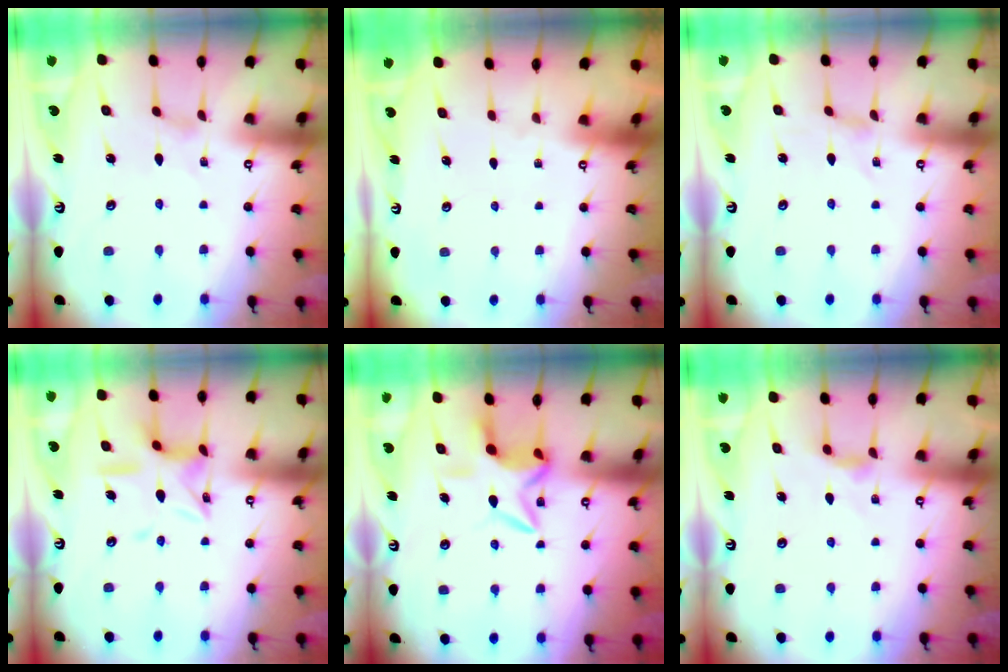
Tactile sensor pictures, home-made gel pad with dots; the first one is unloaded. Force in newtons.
{"total": 0.0}
{"total": 0.5, "press": 0.5, "slide": 0.2}
{"total": 11.2, "press": 11.1, "slide": 1.0}
{"total": 8.6, "press": 8.5, "slide": 0.8}
{"total": 5.3, "press": 5.2, "slide": 0.8}